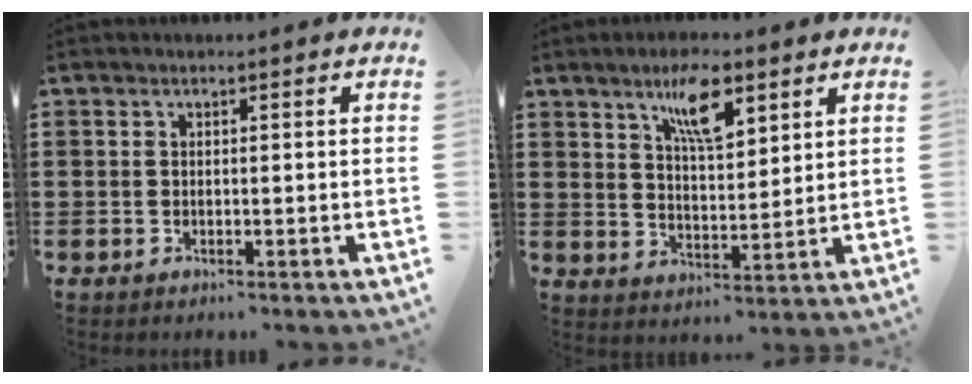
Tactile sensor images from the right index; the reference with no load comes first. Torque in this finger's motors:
{"motor_torque": [0.38, 0.28, 0.33, 0.15]}